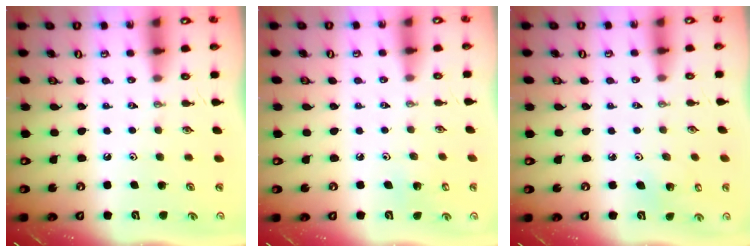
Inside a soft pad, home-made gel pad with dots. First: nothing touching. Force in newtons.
{"total": 6.1, "press": 6.1, "slide": 0.6}
{"total": 3.4, "press": 3.4, "slide": 0.2}